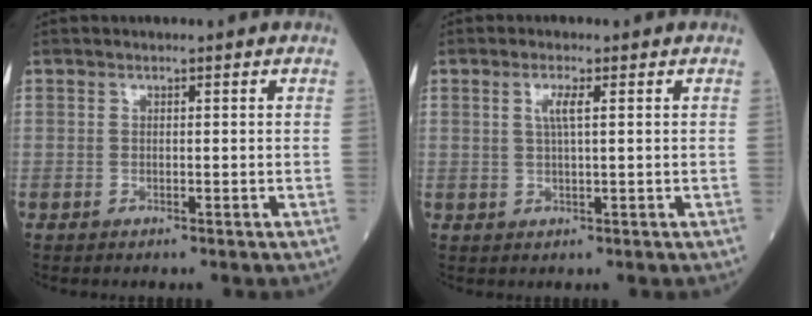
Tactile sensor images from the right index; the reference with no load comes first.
{"total": 2.5, "force": [0.8, 0.0, 2.4], "torque": [-0.053, 0.002, 0.017]}